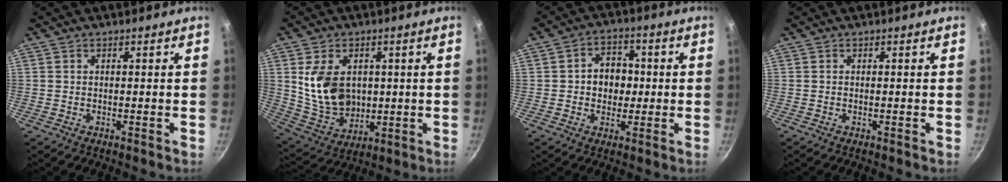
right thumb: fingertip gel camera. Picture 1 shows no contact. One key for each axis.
{"total": 13.2, "fx": 2.0, "fy": 9.7, "fz": 8.8, "tx": -0.137, "ty": -0.021, "tz": 0.056}
{"total": 7.5, "fx": 0.2, "fy": 6.0, "fz": 4.4, "tx": -0.028, "ty": 0.011, "tz": -0.004}
{"total": 0.0}